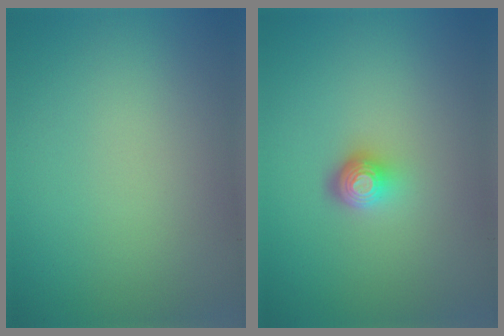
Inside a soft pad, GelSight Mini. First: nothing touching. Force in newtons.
{"total": 2.2, "press": 1.5, "slide": 1.6}